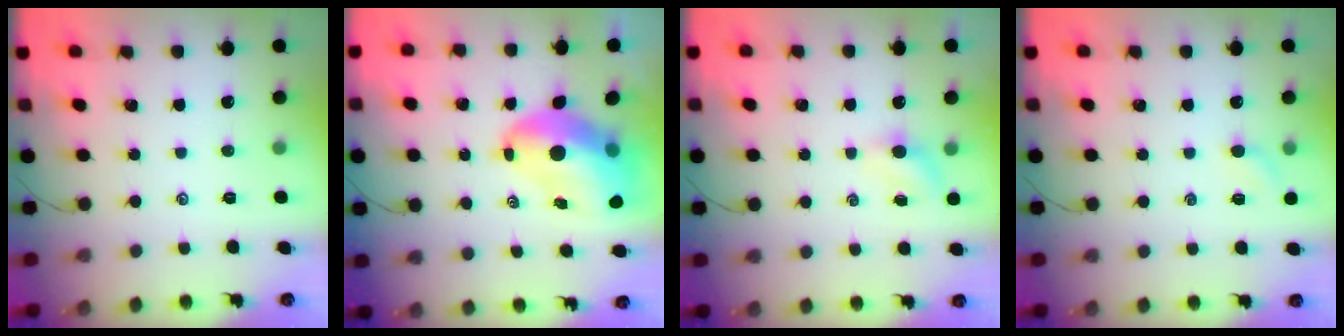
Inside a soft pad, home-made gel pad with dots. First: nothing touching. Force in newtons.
{"total": 12.4, "press": 11.9, "slide": 3.5}
{"total": 4.3, "press": 4.1, "slide": 1.3}
{"total": 4.3, "press": 4.2, "slide": 1.1}